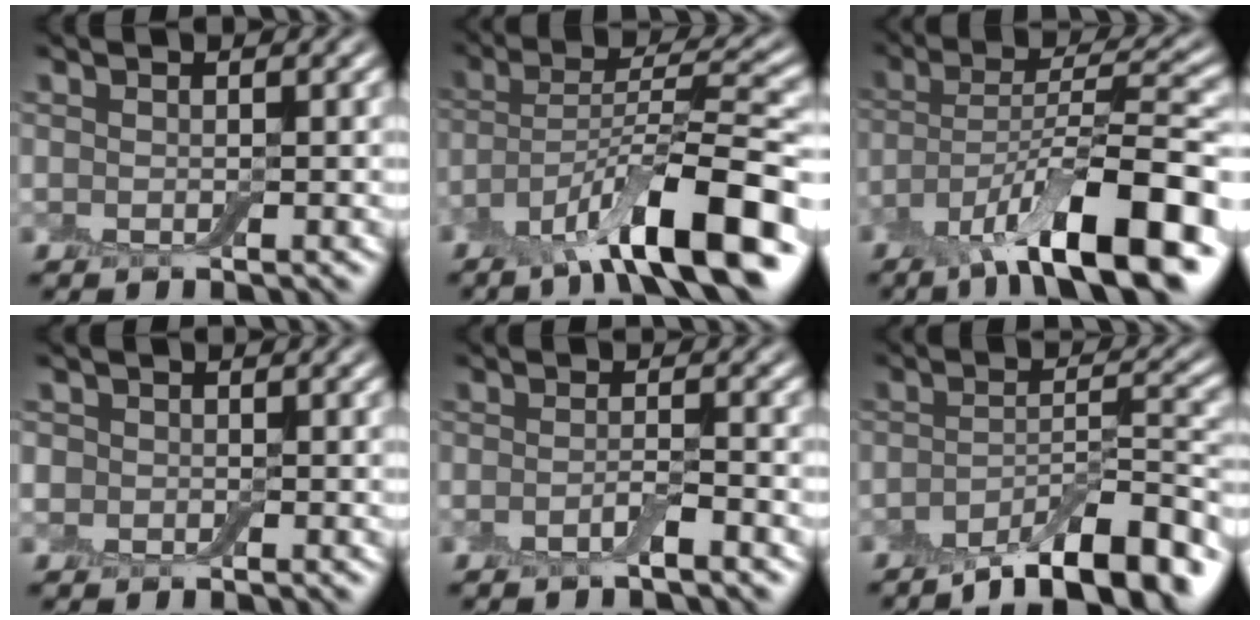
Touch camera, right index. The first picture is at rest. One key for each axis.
{"total": 11.5, "fx": -6.5, "fy": 2.6, "fz": 9.1, "tx": -0.142, "ty": 0.008, "tz": -0.117}
{"total": 12.6, "fx": -6.8, "fy": 3.4, "fz": 10.1, "tx": -0.160, "ty": 0.002, "tz": -0.118}
{"total": 1.4, "fx": -0.1, "fy": 1.4, "fz": 0.4, "tx": 0.000, "ty": 0.000, "tz": -0.012}
{"total": 1.8, "fx": -1.2, "fy": 0.2, "fz": 1.3, "tx": -0.026, "ty": 0.000, "tz": -0.025}
{"total": 9.2, "fx": -6.6, "fy": 2.5, "fz": 5.8, "tx": -0.081, "ty": -0.002, "tz": -0.111}